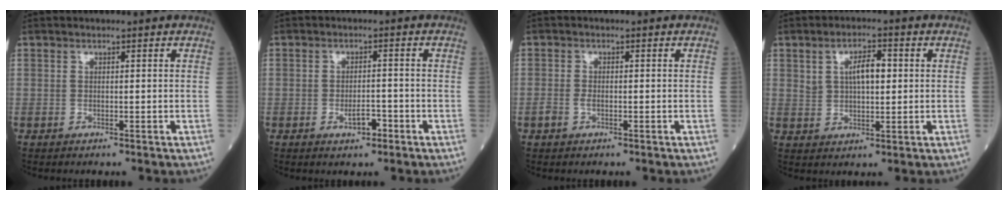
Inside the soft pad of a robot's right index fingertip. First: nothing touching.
{"total": 2.9, "force": [-1.5, 1.1, 2.2], "torque": [-0.035, 0.003, -0.023]}
{"total": 1.4, "force": [-0.5, 0.8, 1.1], "torque": [-0.022, 0.002, -0.009]}
{"total": 5.2, "force": [1.3, 2.1, 4.5], "torque": [-0.078, 0.010, 0.025]}